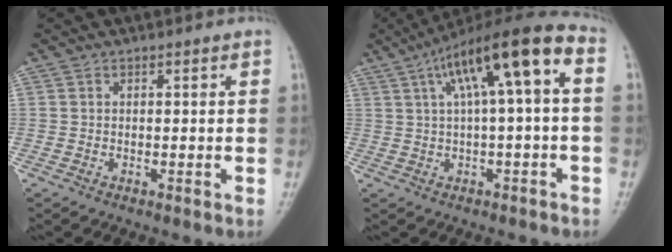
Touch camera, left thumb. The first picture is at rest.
{"total": 13.9, "force": [3.1, 3.1, 13.2], "torque": [-0.209, 0.051, 0.046]}